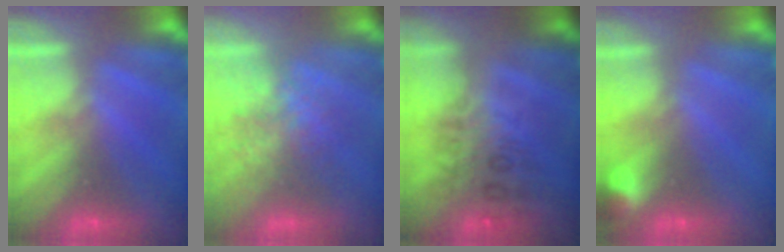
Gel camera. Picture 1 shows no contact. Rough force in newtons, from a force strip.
{"total": 3.4}
{"total": 2.8}
{"total": 2.9}